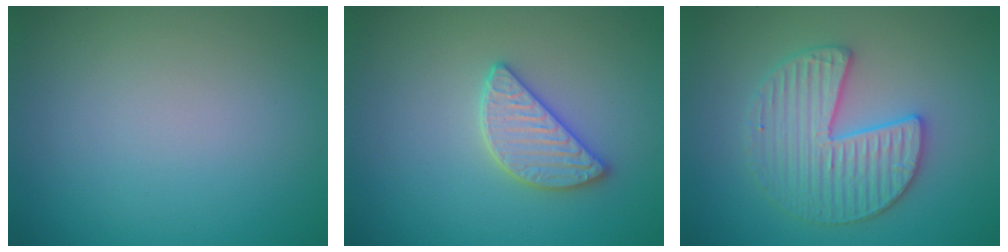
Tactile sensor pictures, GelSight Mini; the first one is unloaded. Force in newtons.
{"total": 2.8, "press": 2.8, "slide": 0.5}
{"total": 4.3, "press": 4.3, "slide": 0.6}